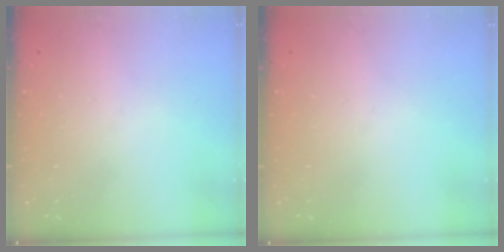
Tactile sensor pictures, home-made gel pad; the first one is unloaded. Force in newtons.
{"total": 0.0}